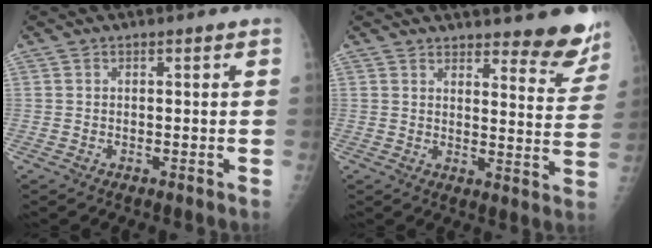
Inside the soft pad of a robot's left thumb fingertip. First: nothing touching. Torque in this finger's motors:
{"motor_torque": [0.17, 0.14, 0.03, -0.27, 0.04]}